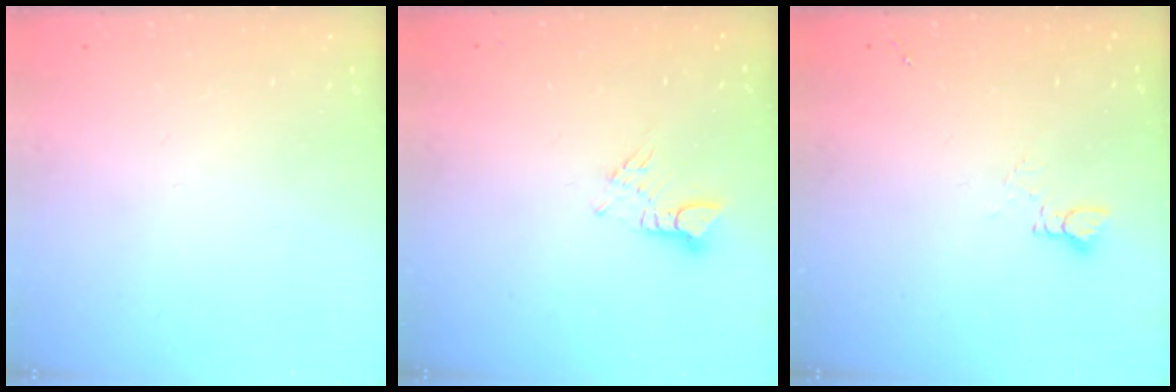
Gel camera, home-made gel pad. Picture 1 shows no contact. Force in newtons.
{"total": 3.2, "press": 3.2, "slide": 0.2}
{"total": 2.9, "press": 2.9, "slide": 0.3}